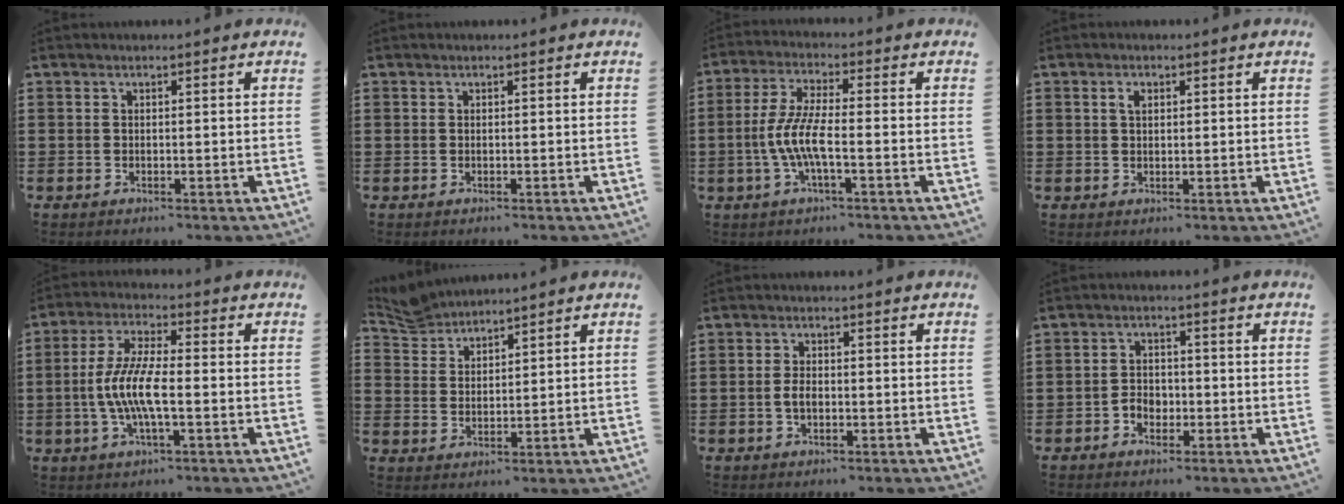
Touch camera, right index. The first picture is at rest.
{"total": 0.0}
{"total": 6.3, "force": [-2.0, 1.4, 5.8], "torque": [-0.134, -0.011, -0.046]}
{"total": 1.5, "force": [0.6, 0.8, 1.1], "torque": [-0.025, 0.006, 0.010]}
{"total": 7.8, "force": [-1.8, 2.0, 7.3], "torque": [-0.165, -0.012, -0.042]}
{"total": 4.1, "force": [4.1, 0.6, 0.1], "torque": [-0.017, -0.009, 0.079]}
{"total": 2.3, "force": [-0.5, 1.1, 1.9], "torque": [-0.045, -0.001, -0.011]}
{"total": 2.6, "force": [-1.1, 2.0, 1.1], "torque": [-0.026, 0.004, -0.025]}